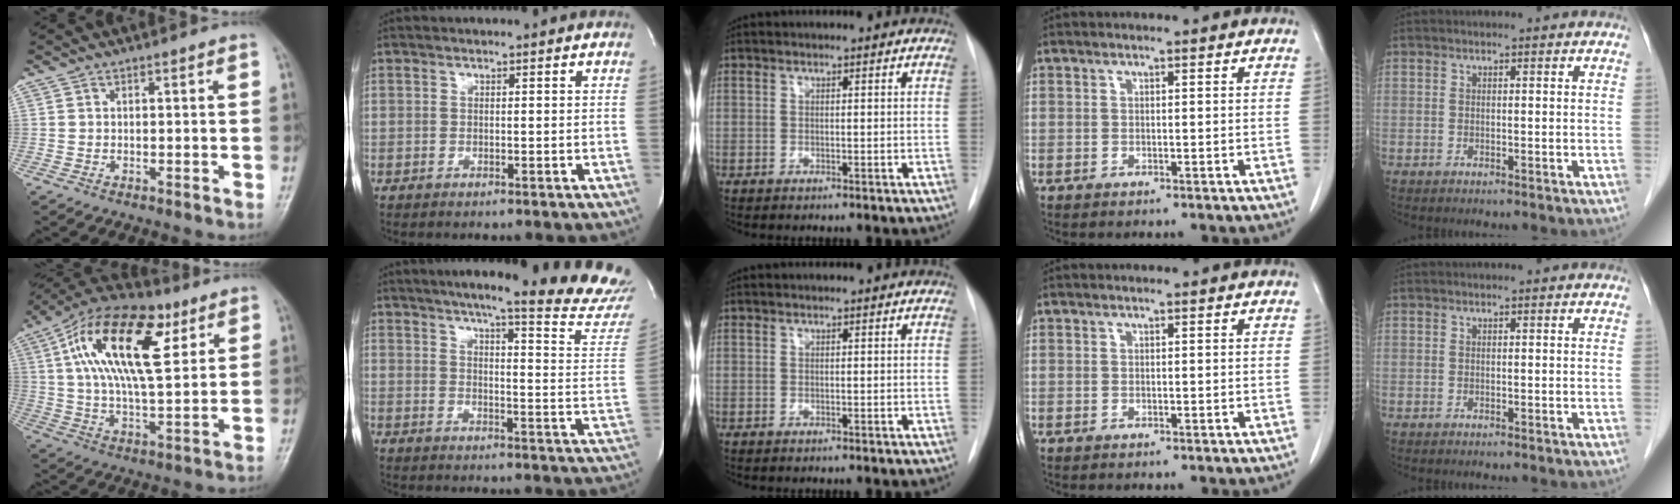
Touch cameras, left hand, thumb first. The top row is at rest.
{"thumb": {"total": 21.1, "force": [7.9, 9.5, 17.1], "torque": [-0.292, -0.002, 0.130]}, "index": {"total": 22.1, "force": [19.8, -0.8, 9.6], "torque": [-0.136, -0.103, 0.232]}}